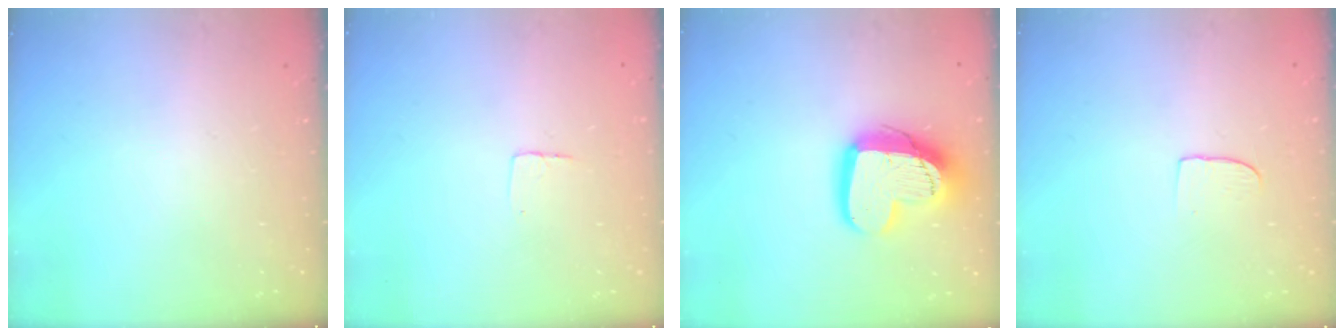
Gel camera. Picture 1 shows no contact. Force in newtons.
{"total": 2.9, "press": 2.9, "slide": 0.2}
{"total": 16.7, "press": 16.6, "slide": 1.5}
{"total": 4.7, "press": 4.7, "slide": 0.4}